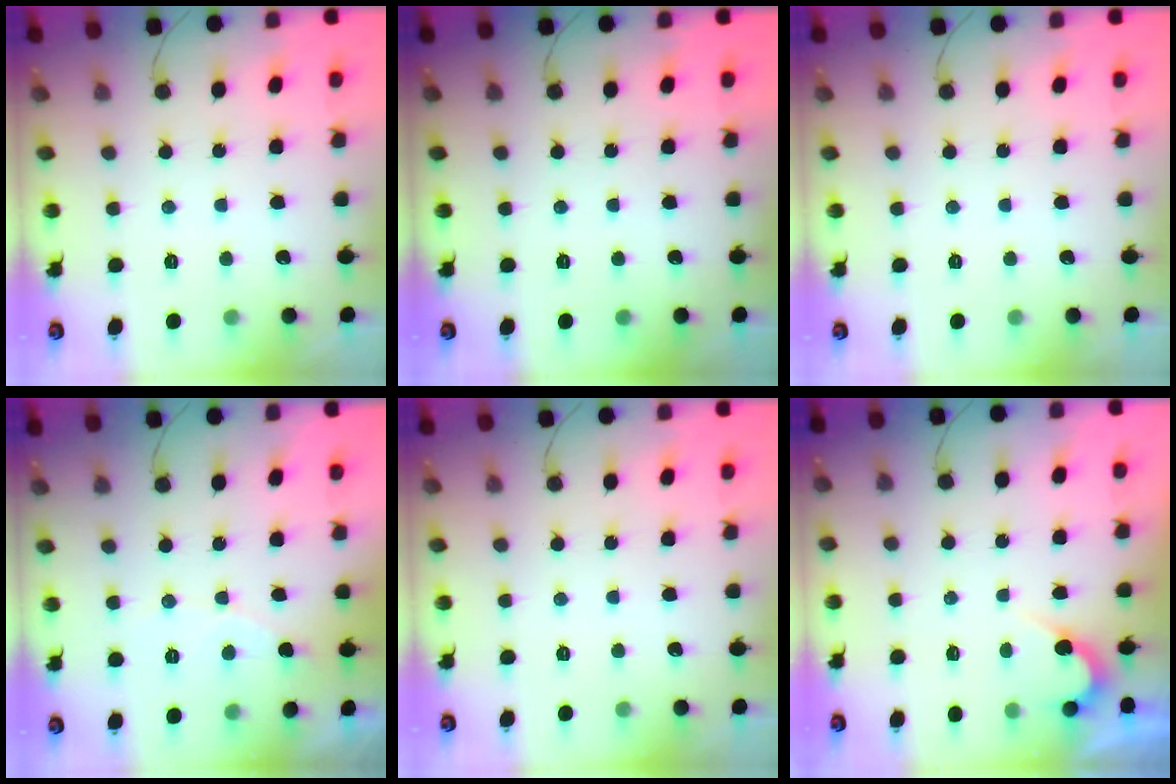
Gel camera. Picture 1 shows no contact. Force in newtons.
{"total": 0.0}
{"total": 0.0}
{"total": 3.0, "press": 3.0, "slide": 0.2}
{"total": 0.0}
{"total": 2.7, "press": 2.7, "slide": 0.2}